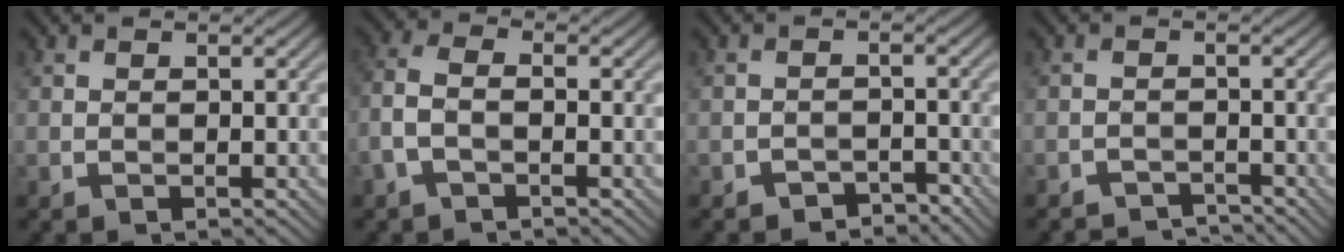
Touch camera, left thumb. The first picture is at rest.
{"total": 3.4, "force": [-1.4, 1.5, 2.8], "torque": [-0.069, 0.006, -0.040]}
{"total": 2.8, "force": [-2.5, 1.0, 0.8], "torque": [-0.006, 0.008, -0.040]}
{"total": 2.6, "force": [-2.5, 0.5, 0.4], "torque": [0.000, 0.003, -0.046]}